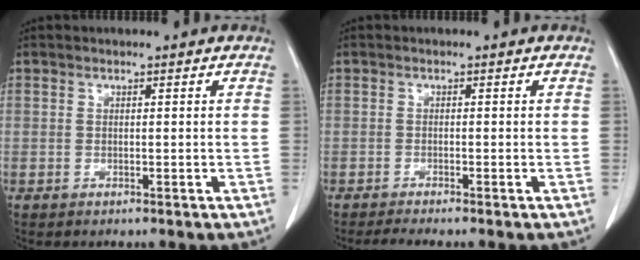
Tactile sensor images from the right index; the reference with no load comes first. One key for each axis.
{"total": 2.3, "fx": -2.0, "fy": -0.5, "fz": 1.0, "tx": -0.019, "ty": -0.006, "tz": -0.036}